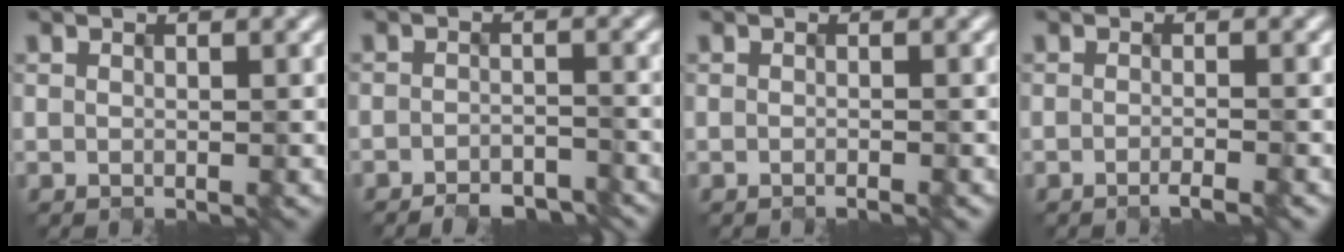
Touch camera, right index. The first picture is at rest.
{"total": 3.0, "force": [-2.8, 0.5, 0.6], "torque": [-0.005, -0.001, -0.043]}
{"total": 0.6, "force": [-0.5, 0.1, 0.3], "torque": [-0.002, 0.002, -0.013]}
{"total": 1.5, "force": [-1.0, 0.3, 1.1], "torque": [-0.008, -0.001, -0.023]}